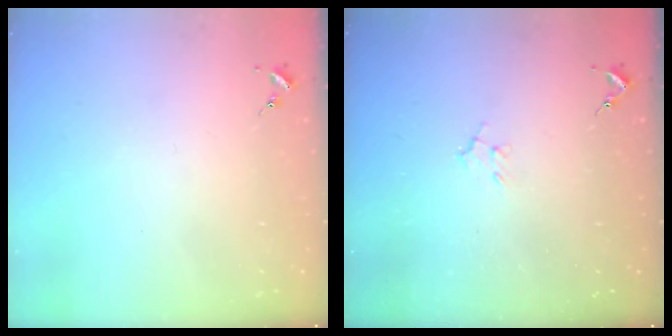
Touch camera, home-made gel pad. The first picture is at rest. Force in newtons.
{"total": 5.5, "press": 5.4, "slide": 0.8}